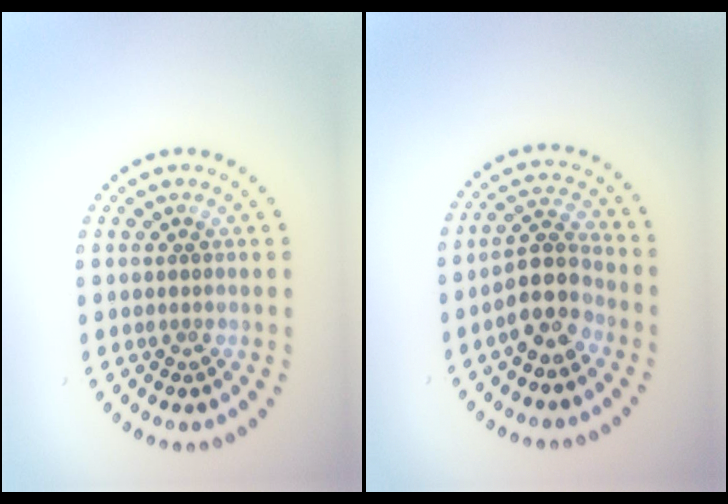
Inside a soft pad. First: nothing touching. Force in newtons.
{"total": 4.5, "press": 4.2, "slide": 1.8}